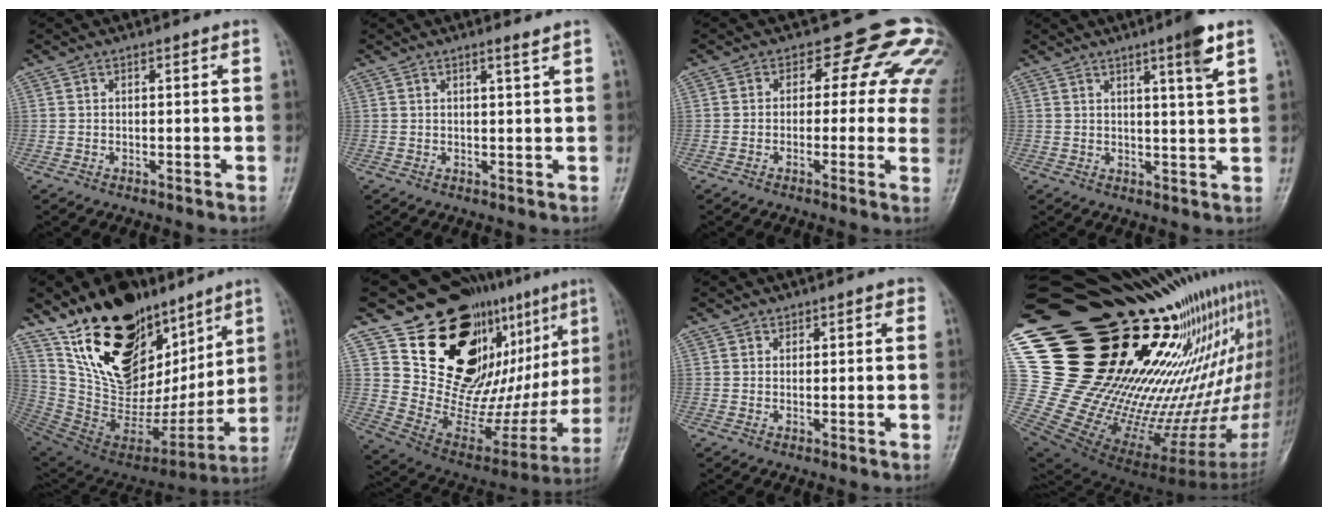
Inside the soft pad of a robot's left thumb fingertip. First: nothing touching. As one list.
[{"total": 1.6, "force": [1.1, -0.4, 1.0], "torque": [-0.020, -0.012, 0.019]}, {"total": 11.9, "force": [4.0, 7.7, 8.2], "torque": [-0.038, 0.000, 0.021]}, {"total": 5.8, "force": [3.3, 0.0, 4.8], "torque": [-0.071, -0.019, 0.049]}, {"total": 29.5, "force": [16.9, 16.7, 17.4], "torque": [-0.243, -0.049, 0.304]}, {"total": 26.2, "force": [12.9, 13.4, 18.5], "torque": [-0.190, -0.058, 0.223]}, {"total": 1.9, "force": [1.2, 1.3, 0.6], "torque": [0.013, -0.004, 0.010]}, {"total": 50.6, "force": [31.9, 15.5, 36.1], "torque": [-0.506, -0.118, 0.532]}]